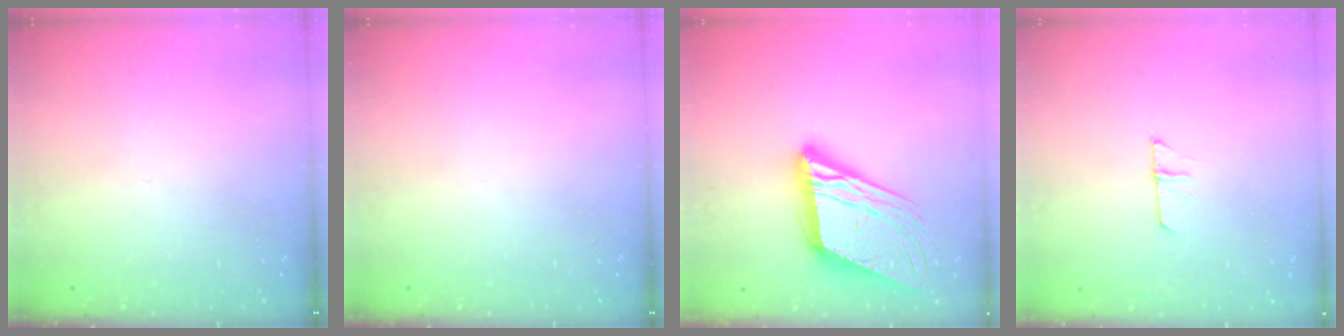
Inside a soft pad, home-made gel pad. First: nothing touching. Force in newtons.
{"total": 0.0}
{"total": 18.1, "press": 17.7, "slide": 3.6}
{"total": 5.7, "press": 5.6, "slide": 0.6}